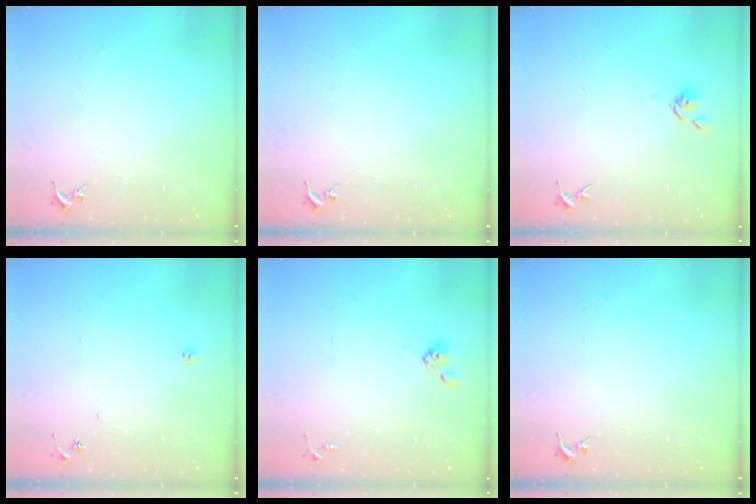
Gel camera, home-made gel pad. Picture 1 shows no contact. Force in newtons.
{"total": 0.0}
{"total": 3.8, "press": 3.7, "slide": 0.8}
{"total": 6.1, "press": 6.1, "slide": 0.5}
{"total": 4.6, "press": 4.5, "slide": 1.1}
{"total": 0.0}